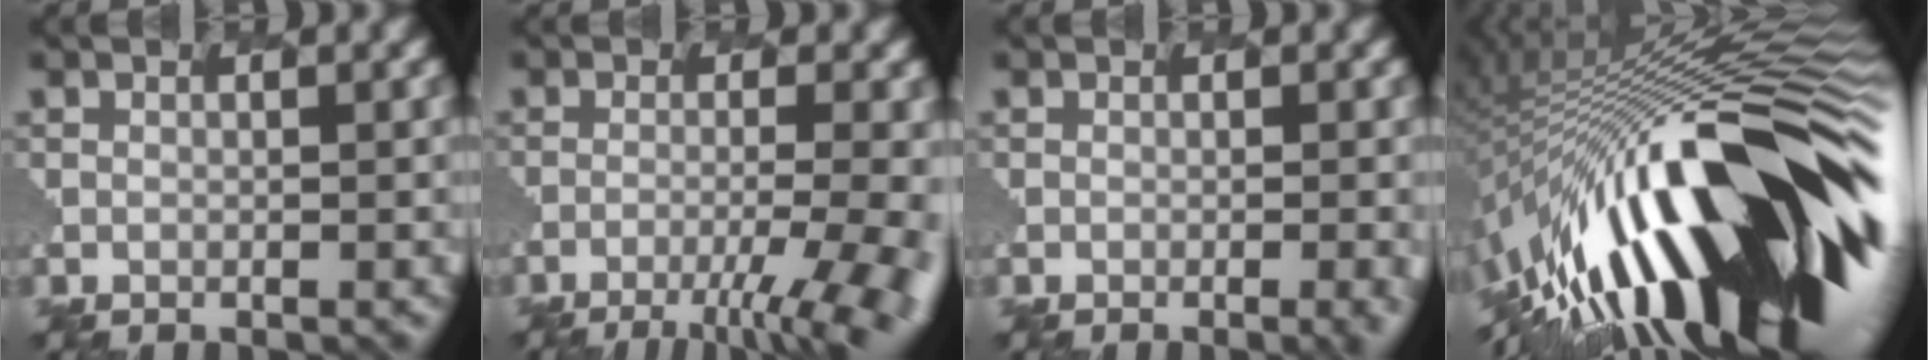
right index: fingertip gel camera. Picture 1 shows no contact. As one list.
[{"total": 7.7, "force": [-4.8, 1.3, 5.8], "torque": [-0.099, -0.021, -0.065]}, {"total": 3.1, "force": [-1.1, 0.9, 2.7], "torque": [-0.027, 0.002, -0.008]}, {"total": 18.1, "force": [-3.8, 6.6, 16.4], "torque": [-0.261, 0.009, -0.094]}]